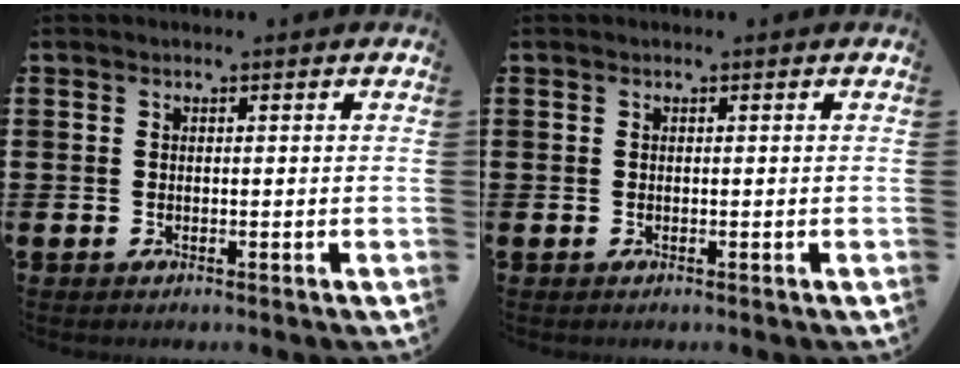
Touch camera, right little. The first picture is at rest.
{"total": 0.0}